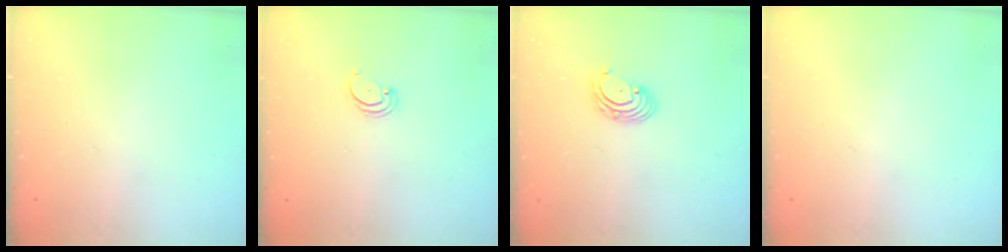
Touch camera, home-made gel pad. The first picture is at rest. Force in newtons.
{"total": 2.2, "press": 2.2, "slide": 0.2}
{"total": 2.8, "press": 2.8, "slide": 0.2}
{"total": 0.0}